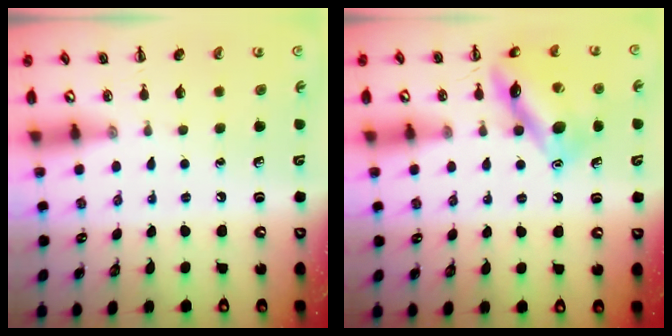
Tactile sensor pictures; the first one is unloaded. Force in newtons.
{"total": 13.4, "press": 13.3, "slide": 0.8}